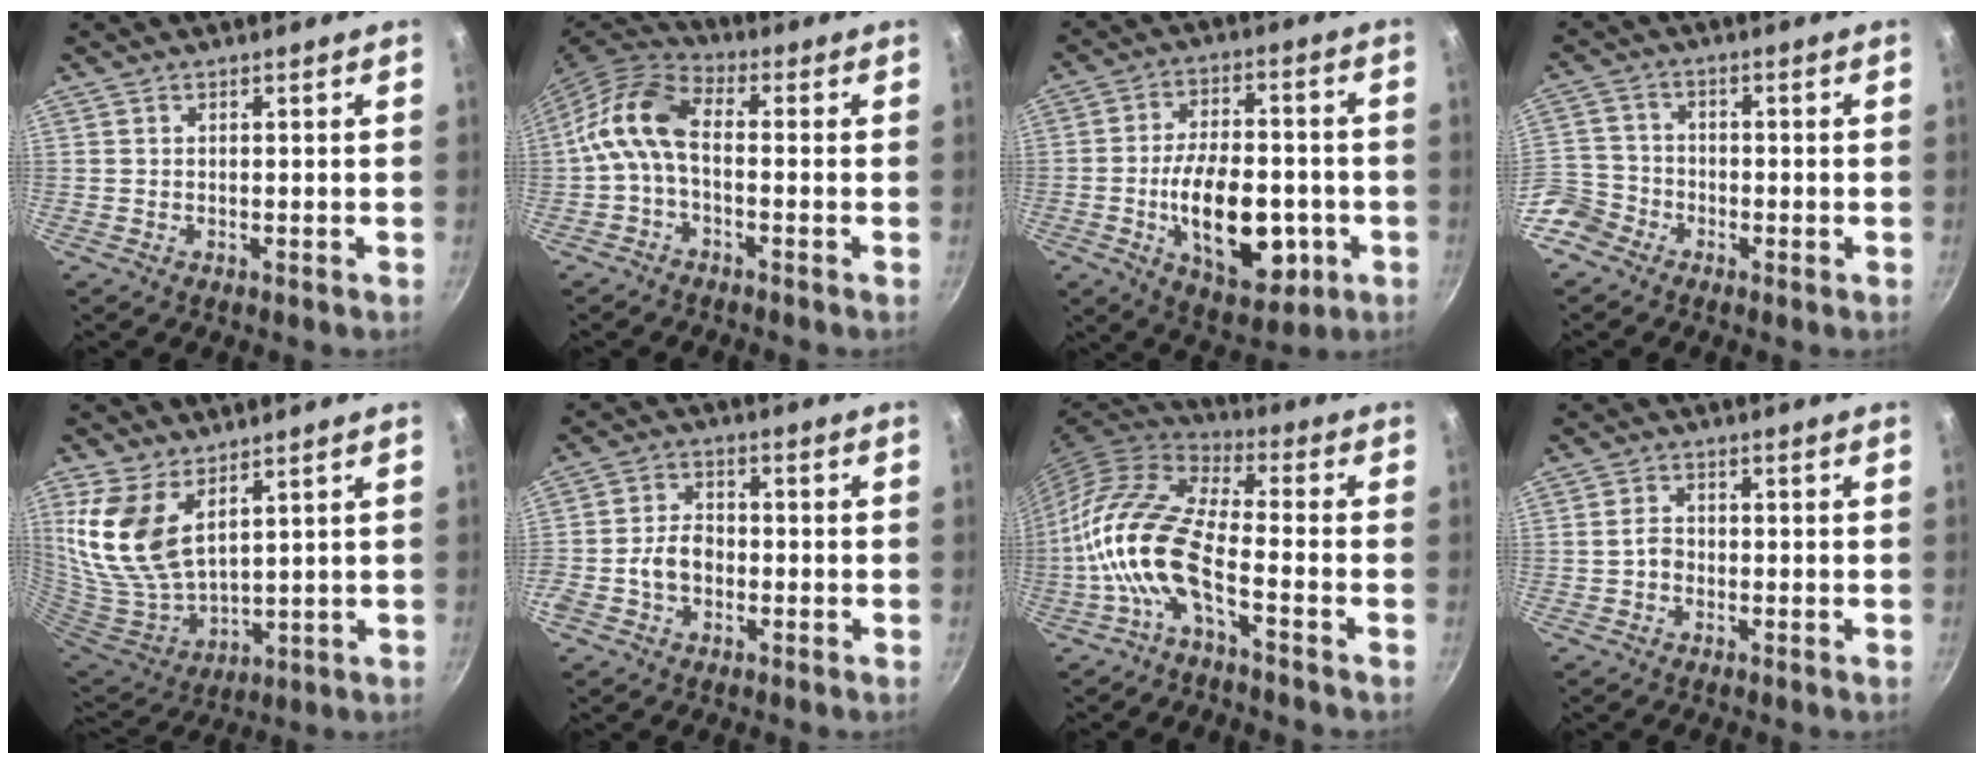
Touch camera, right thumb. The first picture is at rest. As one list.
[{"total": 9.9, "force": [-1.4, 5.4, 8.2], "torque": [-0.169, 0.039, -0.046]}, {"total": 18.5, "force": [-4.4, 10.2, 14.7], "torque": [-0.202, 0.015, -0.058]}, {"total": 7.3, "force": [-4.4, 5.5, 1.9], "torque": [-0.017, 0.046, -0.096]}, {"total": 14.5, "force": [6.8, 7.8, 10.2], "torque": [-0.207, -0.050, 0.153]}, {"total": 6.2, "force": [-1.8, 4.6, 3.7], "torque": [-0.052, 0.024, -0.041]}, {"total": 14.6, "force": [-5.0, 5.5, 12.5], "torque": [-0.251, 0.046, -0.117]}, {"total": 2.4, "force": [-0.7, 1.9, 1.3], "torque": [-0.015, 0.015, -0.016]}]